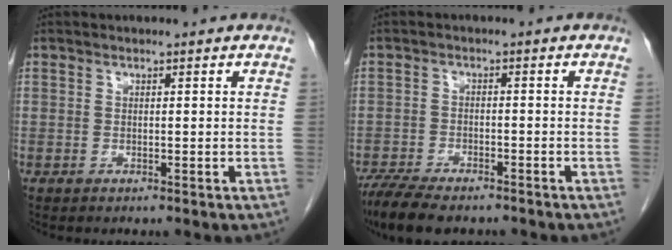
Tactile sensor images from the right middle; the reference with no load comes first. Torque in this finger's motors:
{"motor_torque": [0.99, -0.90, 0.05, 0.07]}